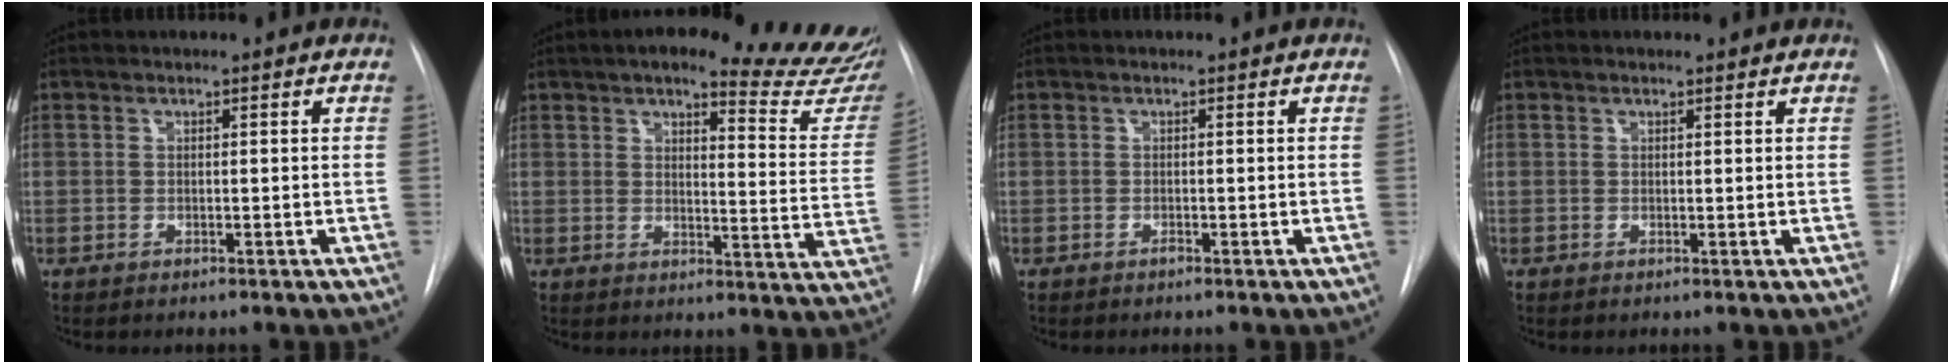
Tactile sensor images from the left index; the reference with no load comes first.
{"total": 20.6, "force": [18.1, 2.9, 9.5], "torque": [-0.105, -0.068, 0.194]}
{"total": 0.0}
{"total": 1.3, "force": [1.2, 0.3, 0.2], "torque": [-0.012, 0.010, 0.016]}